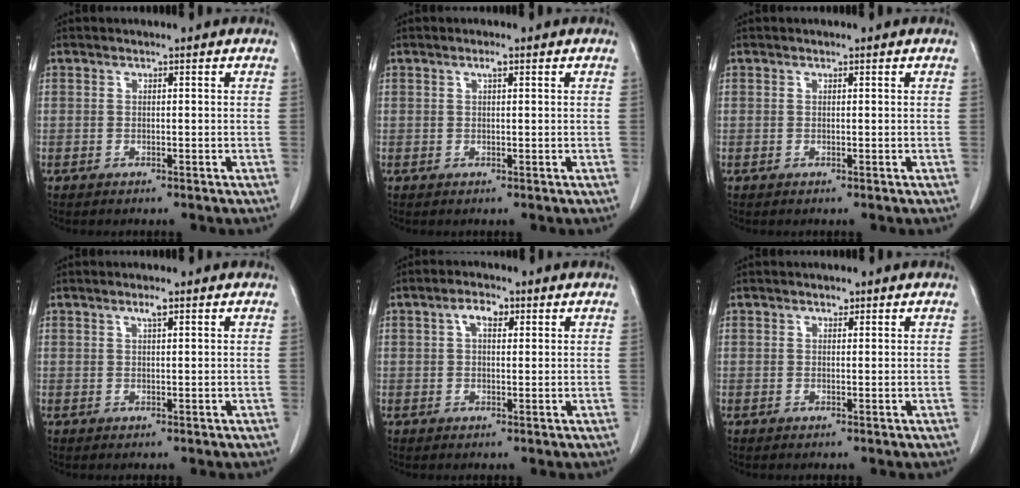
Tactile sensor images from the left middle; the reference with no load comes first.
{"total": 1.0, "force": [0.6, 0.1, 0.8], "torque": [-0.017, -0.001, 0.010]}
{"total": 0.0}
{"total": 1.4, "force": [0.9, 0.1, 1.1], "torque": [-0.022, -0.002, 0.017]}
{"total": 3.1, "force": [1.3, 1.6, 2.4], "torque": [-0.046, 0.012, 0.022]}
{"total": 0.8, "force": [0.6, 0.4, 0.3], "torque": [-0.007, -0.005, 0.008]}